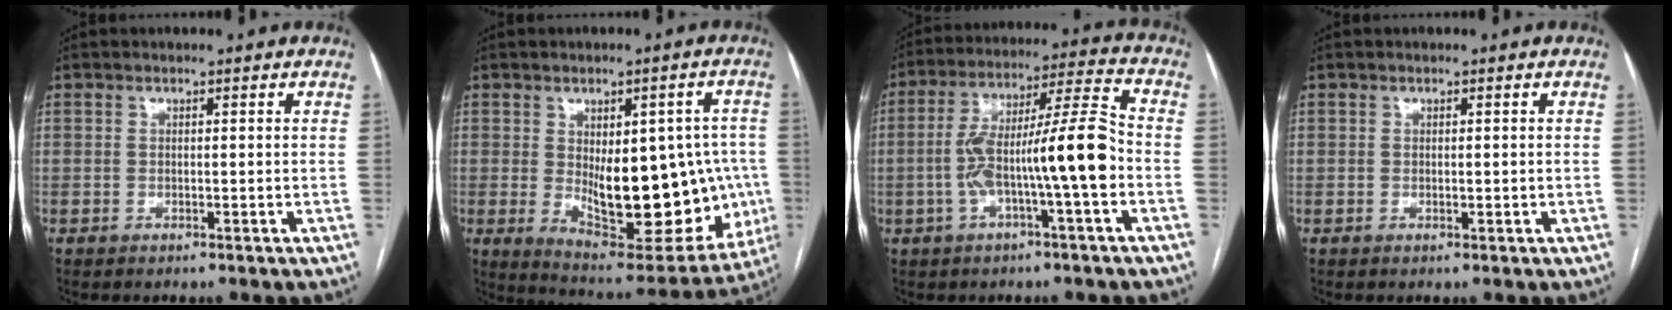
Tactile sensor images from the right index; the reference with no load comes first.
{"total": 20.7, "force": [-1.7, 8.8, 18.6], "torque": [-0.238, 0.005, 0.008]}
{"total": 13.3, "force": [-2.9, 0.6, 13.0], "torque": [-0.232, 0.026, -0.050]}
{"total": 0.6, "force": [0.0, 0.2, 0.5], "torque": [-0.009, -0.003, 0.003]}